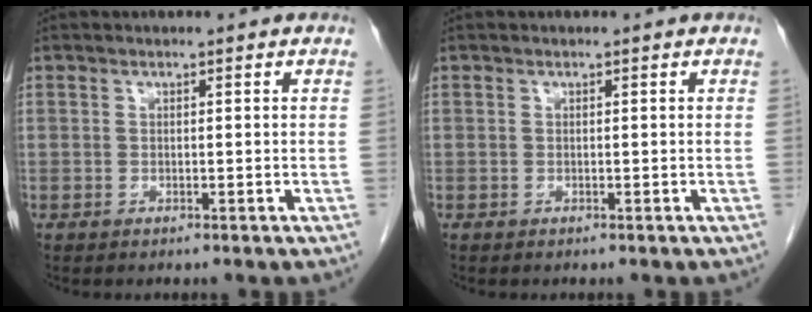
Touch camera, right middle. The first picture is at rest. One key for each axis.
{"total": 0.0}